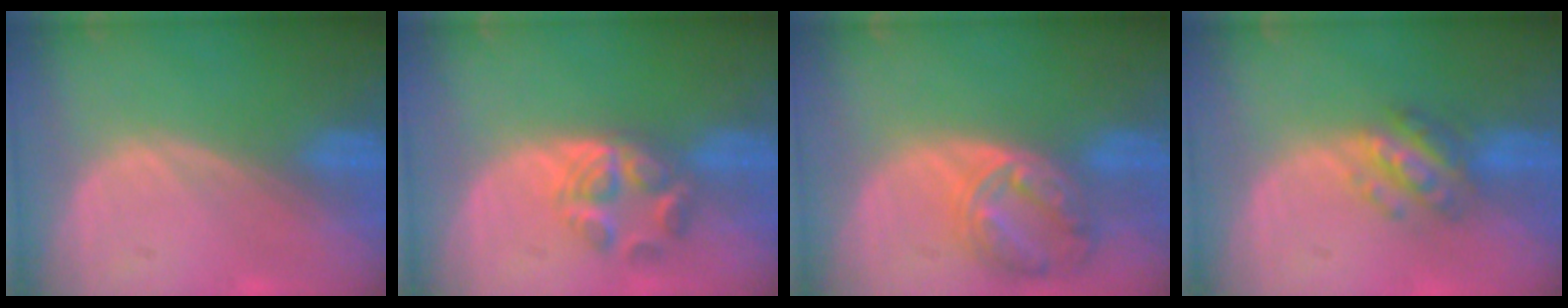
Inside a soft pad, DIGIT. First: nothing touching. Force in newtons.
{"total": 5.9, "press": 5.1, "slide": 3.1}
{"total": 8.2, "press": 7.1, "slide": 4.1}
{"total": 5.6, "press": 5.1, "slide": 2.2}